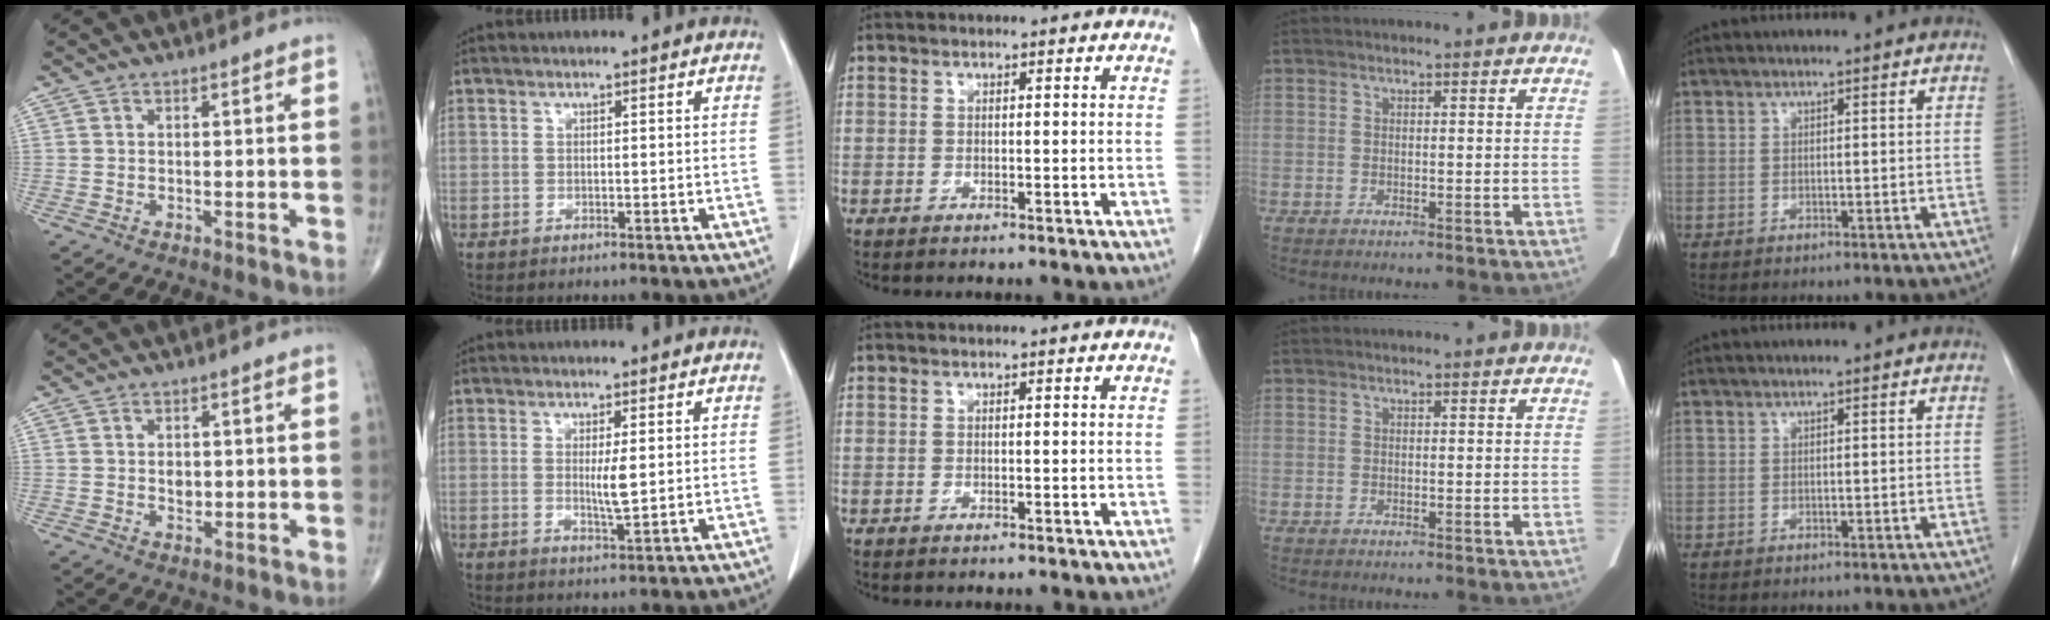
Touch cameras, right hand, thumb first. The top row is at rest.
{"thumb": {"total": 2.3, "force": [0.2, 1.7, 1.6], "torque": [-0.016, -0.002, 0.006]}, "index": {"total": 3.0, "force": [0.4, 0.3, 3.0], "torque": [-0.052, -0.006, 0.012]}}